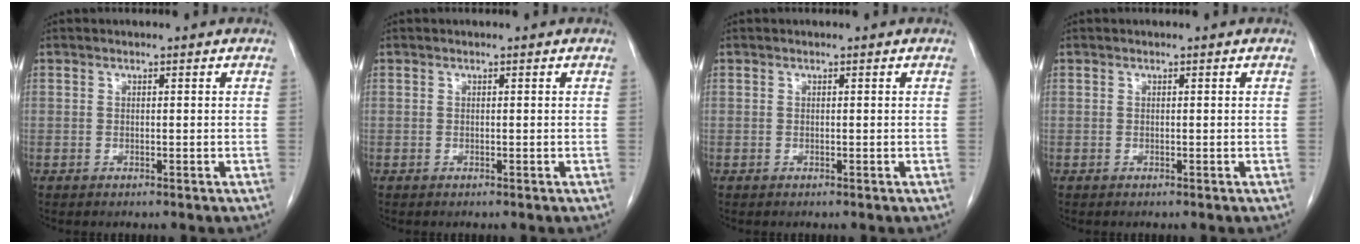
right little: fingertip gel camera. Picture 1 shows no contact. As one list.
[{"total": 0.0}, {"total": 0.0}, {"total": 0.0}]